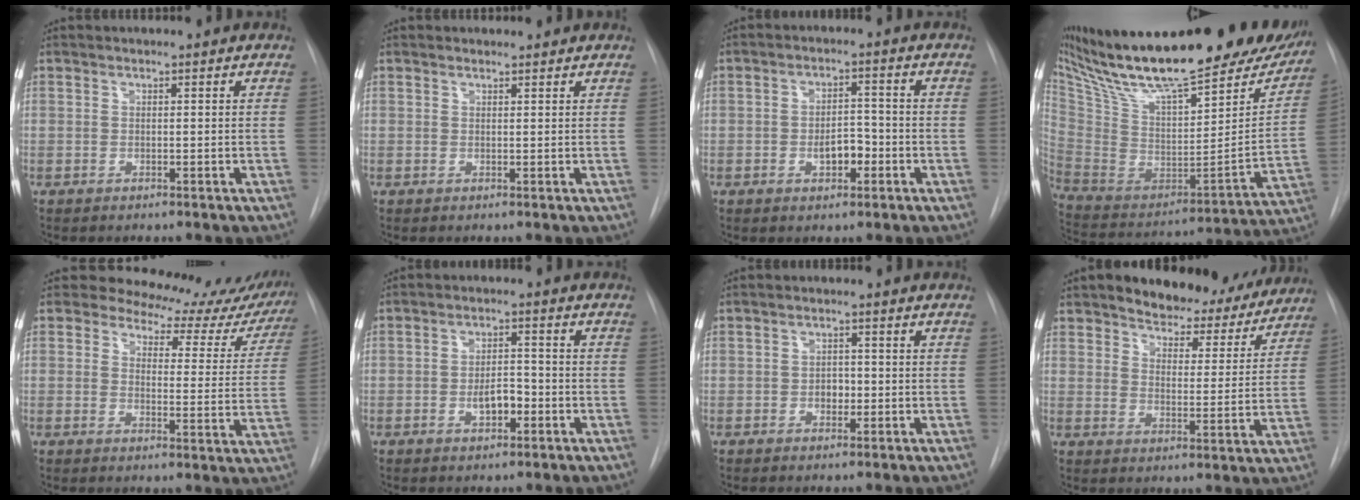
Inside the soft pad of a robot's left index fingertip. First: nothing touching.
{"total": 0.7, "force": [0.7, 0.2, -0.1], "torque": [-0.007, 0.003, 0.010]}
{"total": 4.3, "force": [-1.9, 2.1, 3.2], "torque": [-0.049, 0.002, -0.028]}
{"total": 35.7, "force": [27.7, 9.0, 20.7], "torque": [-0.352, -0.028, 0.403]}
{"total": 15.4, "force": [14.5, 4.8, 2.4], "torque": [0.004, -0.055, 0.146]}
{"total": 4.2, "force": [-1.8, 1.9, 3.3], "torque": [-0.053, 0.001, -0.029]}
{"total": 2.2, "force": [-0.8, 1.5, 1.4], "torque": [-0.018, 0.000, -0.012]}
{"total": 13.5, "force": [12.0, 5.1, 3.5], "torque": [-0.024, -0.021, 0.151]}